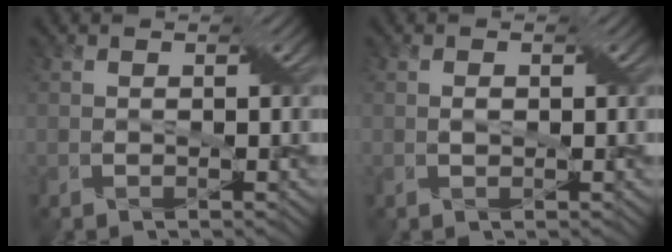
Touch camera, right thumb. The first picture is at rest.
{"total": 0.9, "force": [0.0, 0.6, 0.7], "torque": [-0.013, 0.001, 0.001]}